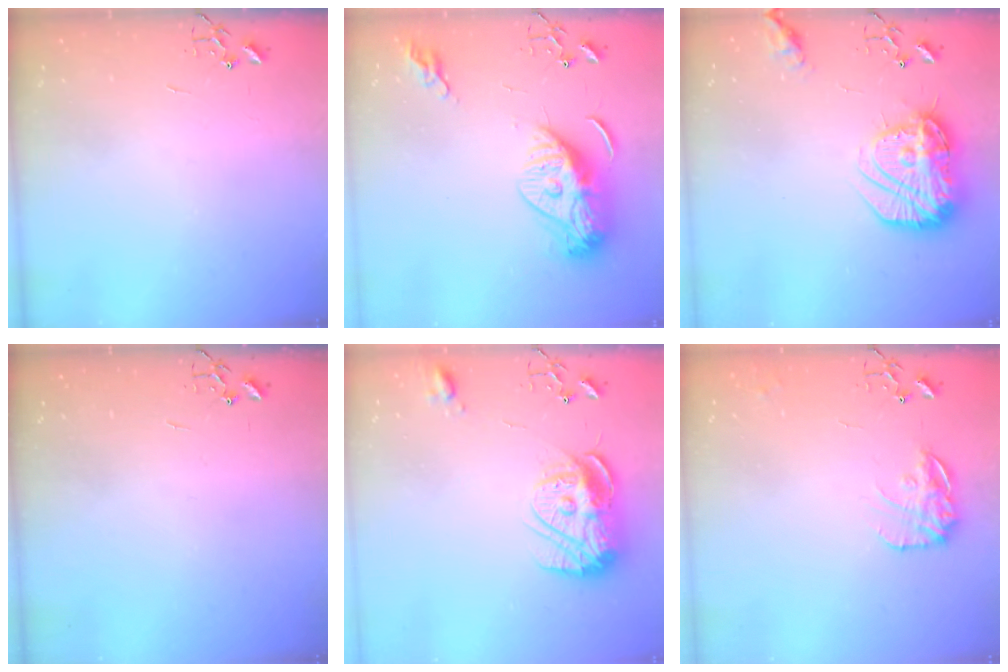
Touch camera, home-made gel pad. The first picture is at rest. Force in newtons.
{"total": 15.5, "press": 15.4, "slide": 1.3}
{"total": 19.3, "press": 19.2, "slide": 1.6}
{"total": 0.0}
{"total": 14.9, "press": 14.9, "slide": 1.4}
{"total": 12.9, "press": 12.8, "slide": 0.6}